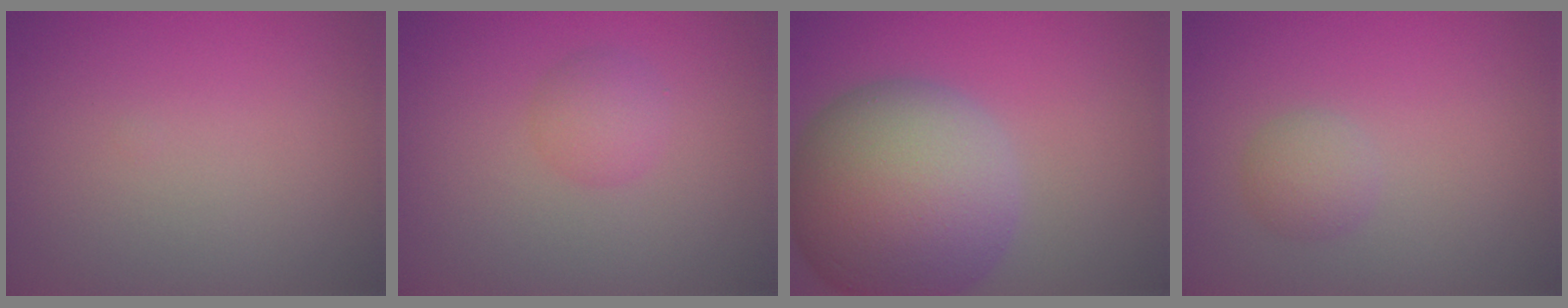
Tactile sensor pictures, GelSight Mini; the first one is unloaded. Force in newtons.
{"total": 2.0, "press": 2.0, "slide": 0.1}
{"total": 13.5, "press": 13.4, "slide": 0.6}
{"total": 1.7, "press": 1.7, "slide": 0.1}